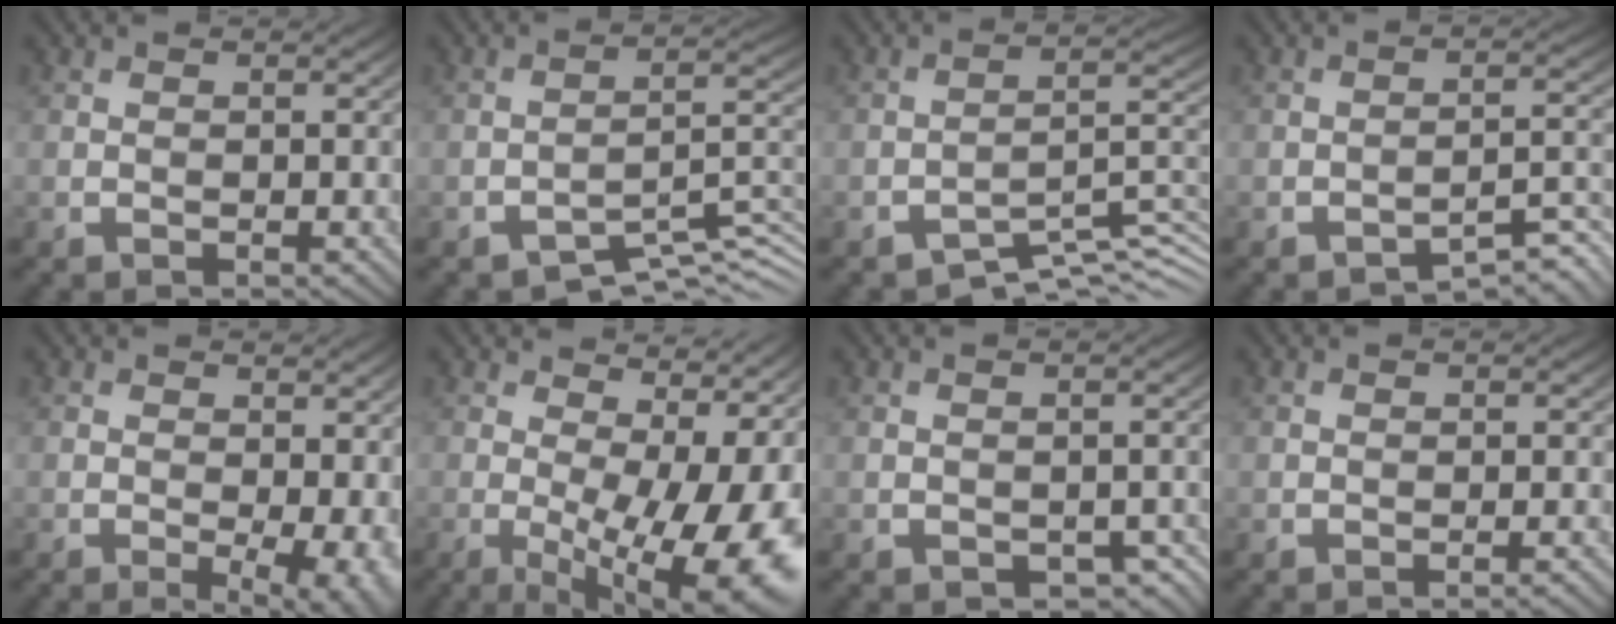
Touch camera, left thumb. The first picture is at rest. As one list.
[{"total": 6.3, "force": [-4.6, 2.0, 3.8], "torque": [-0.046, 0.000, -0.080]}, {"total": 6.9, "force": [-5.0, 2.1, 4.3], "torque": [-0.052, -0.001, -0.091]}, {"total": 3.5, "force": [-2.9, 0.6, 2.0], "torque": [-0.026, 0.011, -0.046]}, {"total": 5.6, "force": [-0.8, 2.4, 5.0], "torque": [-0.069, -0.007, -0.007]}, {"total": 18.2, "force": [-1.2, 7.9, 16.3], "torque": [-0.185, -0.005, -0.004]}, {"total": 3.4, "force": [-2.0, 1.9, 2.1], "torque": [-0.030, -0.004, -0.019]}, {"total": 1.2, "force": [-0.7, 0.1, 0.9], "torque": [-0.010, 0.004, -0.017]}]